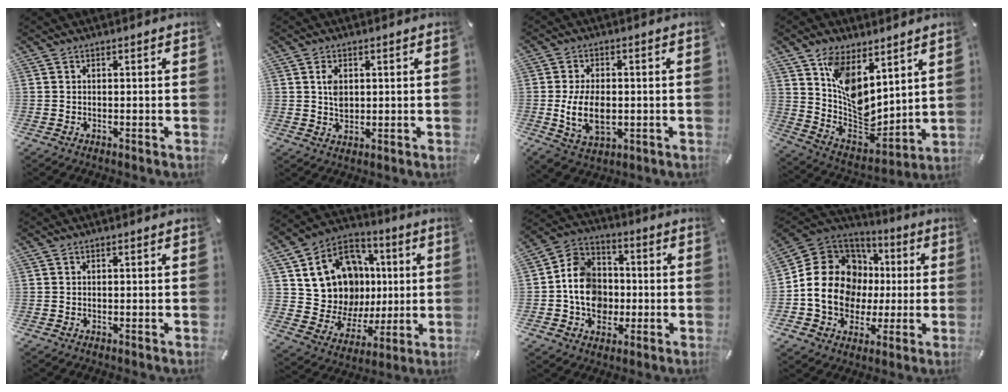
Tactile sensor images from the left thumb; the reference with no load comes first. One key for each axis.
{"total": 3.9, "fx": 0.9, "fy": 2.8, "fz": 2.5, "tx": -0.049, "ty": 0.003, "tz": 0.014}
{"total": 10.7, "fx": -1.3, "fy": 6.7, "fz": 8.2, "tx": -0.165, "ty": -0.008, "tz": -0.024}
{"total": 11.9, "fx": 5.4, "fy": 7.8, "fz": 7.2, "tx": -0.135, "ty": -0.046, "tz": 0.112}
{"total": 0.0}
{"total": 15.0, "fx": 3.3, "fy": 13.7, "fz": 5.1, "tx": -0.104, "ty": -0.033, "tz": 0.089}
{"total": 11.9, "fx": -2.0, "fy": 10.3, "fz": 5.7, "tx": -0.129, "ty": 0.021, "tz": -0.035}
{"total": 17.4, "fx": -0.3, "fy": 15.1, "fz": 8.6, "tx": -0.177, "ty": -0.011, "tz": 0.003}